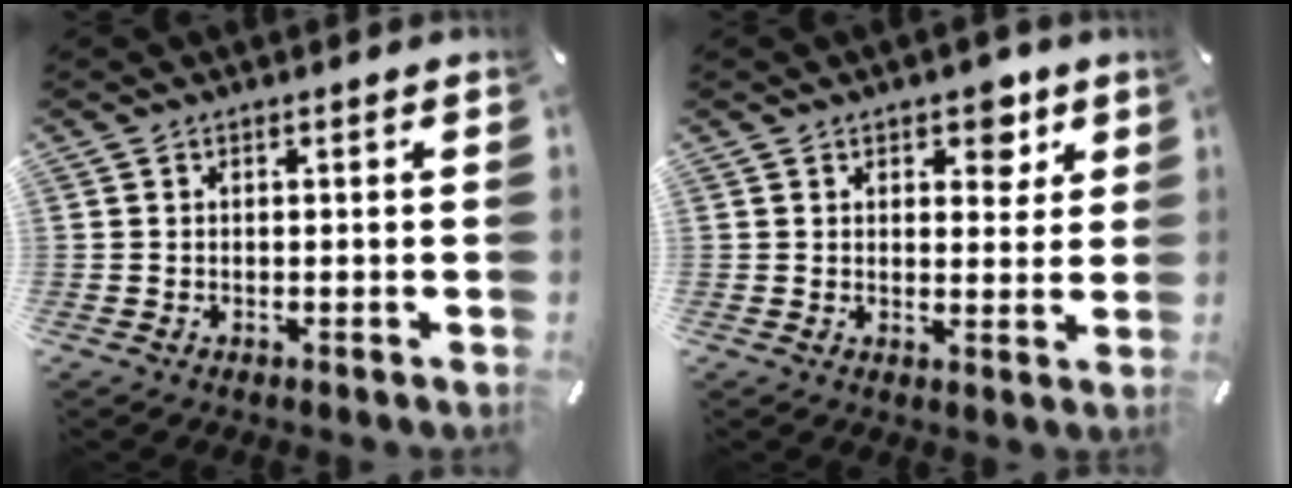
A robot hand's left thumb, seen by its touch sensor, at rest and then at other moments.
{"total": 6.1, "force": [3.7, 3.9, 2.9], "torque": [-0.005, -0.022, 0.054]}